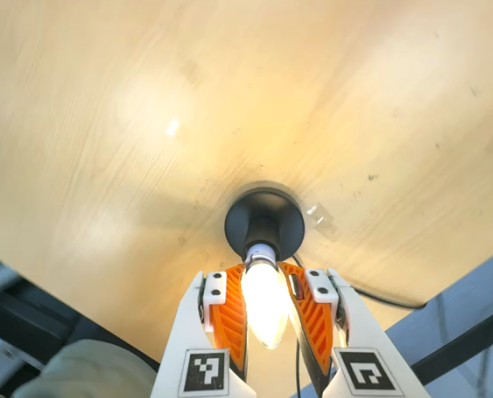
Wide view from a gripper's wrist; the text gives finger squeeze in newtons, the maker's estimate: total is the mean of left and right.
{"total": 26.2, "left": 28.5, "right": 23.9}